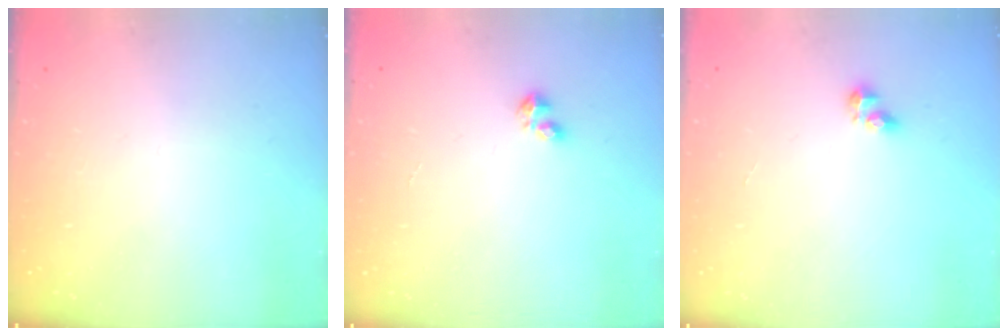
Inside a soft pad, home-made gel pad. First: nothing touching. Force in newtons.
{"total": 2.4, "press": 2.4, "slide": 0.5}
{"total": 3.4, "press": 3.4, "slide": 0.5}